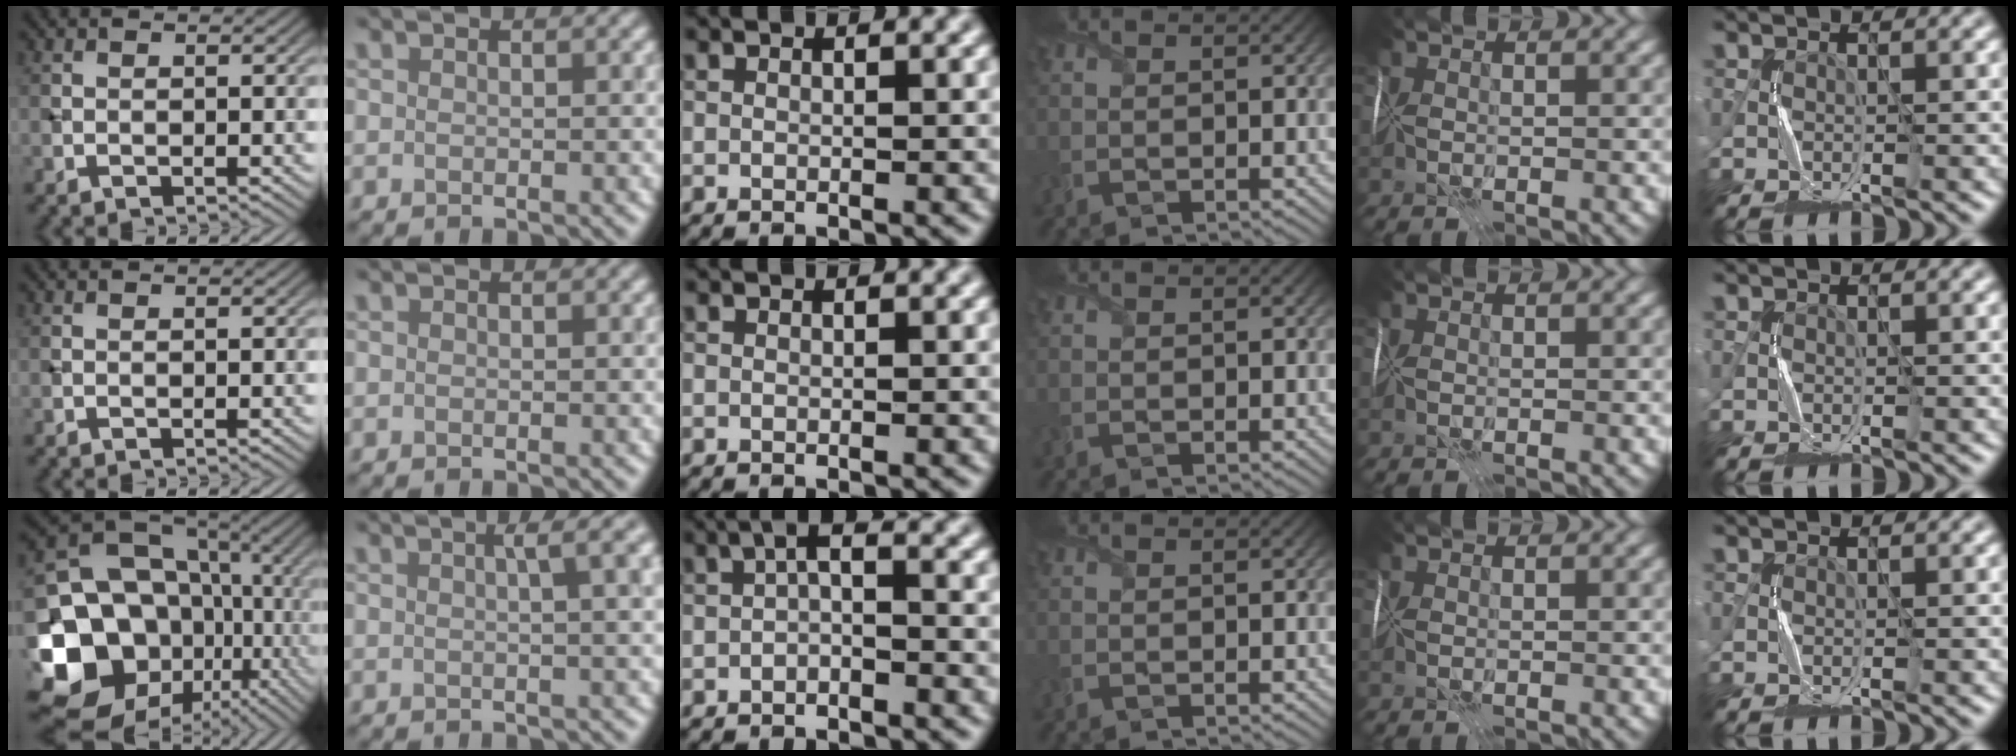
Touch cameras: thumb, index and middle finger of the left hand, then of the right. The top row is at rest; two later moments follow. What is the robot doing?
{"motion": "fold", "object": "wrapping paper"}